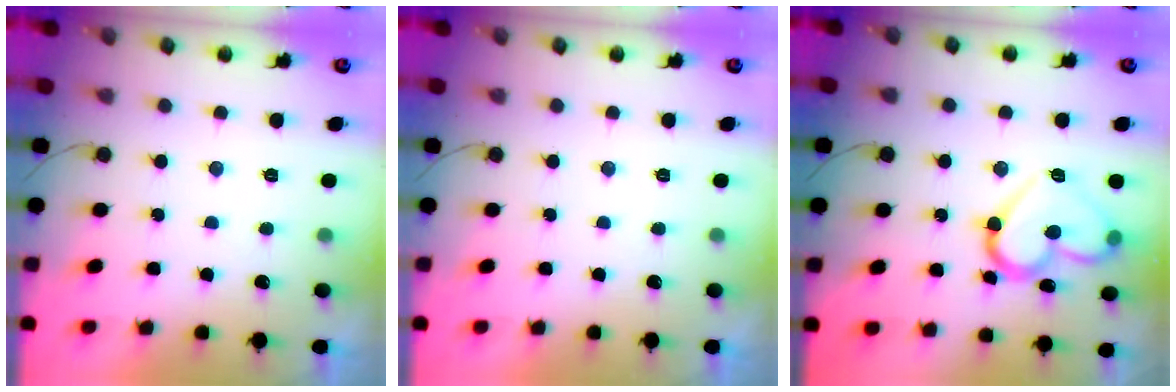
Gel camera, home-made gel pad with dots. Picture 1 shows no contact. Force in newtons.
{"total": 0.0}
{"total": 15.5, "press": 15.5, "slide": 1.3}